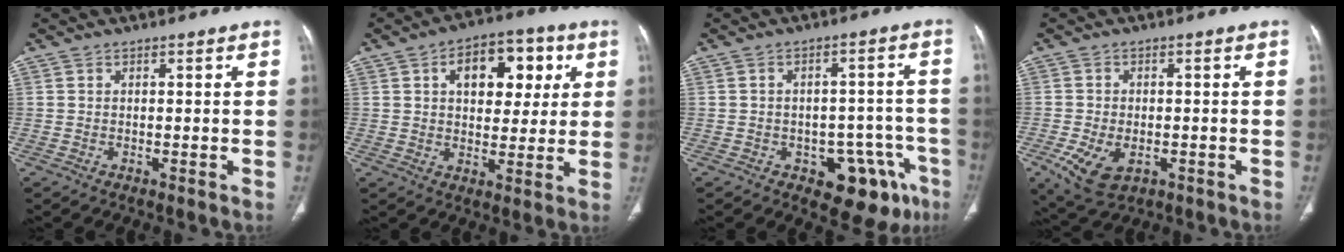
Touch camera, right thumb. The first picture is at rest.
{"total": 13.4, "force": [4.4, 8.2, 9.7], "torque": [-0.093, 0.005, 0.064]}
{"total": 12.1, "force": [-6.3, 7.0, 7.6], "torque": [-0.050, 0.041, -0.074]}
{"total": 8.3, "force": [-3.1, 5.1, 5.8], "torque": [-0.108, -0.001, -0.044]}